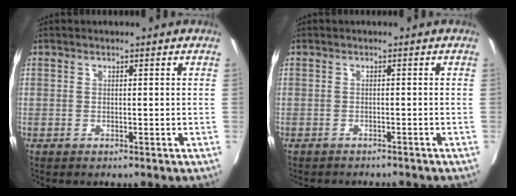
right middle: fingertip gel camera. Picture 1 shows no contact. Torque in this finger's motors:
{"motor_torque": [1.01, -1.13, 0.09, 0.05]}